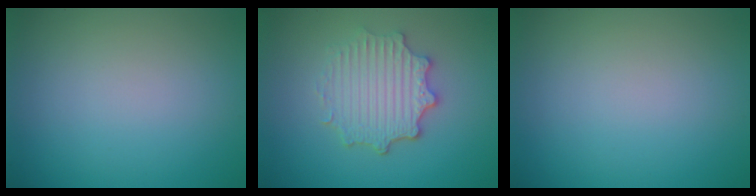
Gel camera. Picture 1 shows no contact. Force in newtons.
{"total": 4.5, "press": 3.7, "slide": 2.6}
{"total": 0.0}